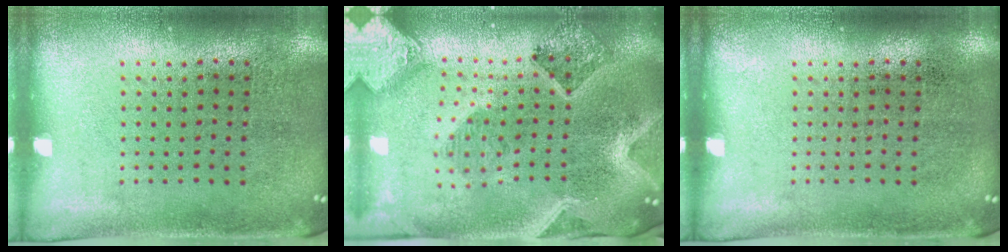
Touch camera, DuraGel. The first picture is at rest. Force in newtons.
{"total": 3.2, "press": 2.7, "slide": 1.6}
{"total": 0.0}